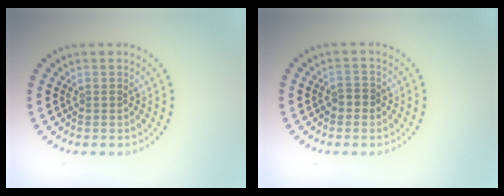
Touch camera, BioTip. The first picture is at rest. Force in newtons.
{"total": 1.1, "press": 1.1, "slide": 0.3}